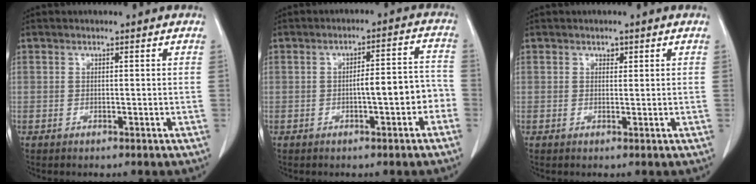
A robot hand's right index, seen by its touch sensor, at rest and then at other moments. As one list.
[{"total": 5.9, "force": [-2.0, 1.4, 5.4], "torque": [-0.073, 0.030, -0.023]}, {"total": 0.9, "force": [0.5, 0.6, 0.4], "torque": [-0.002, -0.002, 0.008]}]